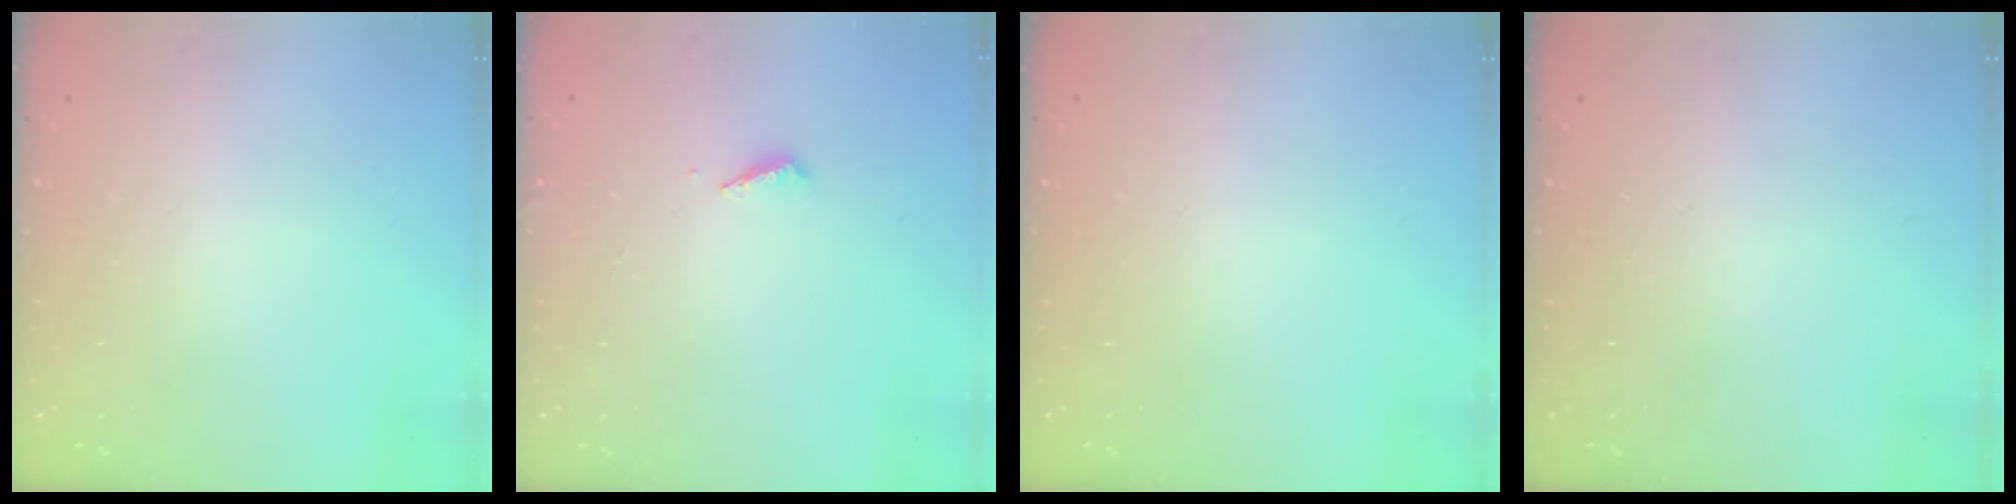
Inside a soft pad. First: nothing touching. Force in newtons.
{"total": 2.0, "press": 2.0, "slide": 0.2}
{"total": 0.0}
{"total": 0.0}